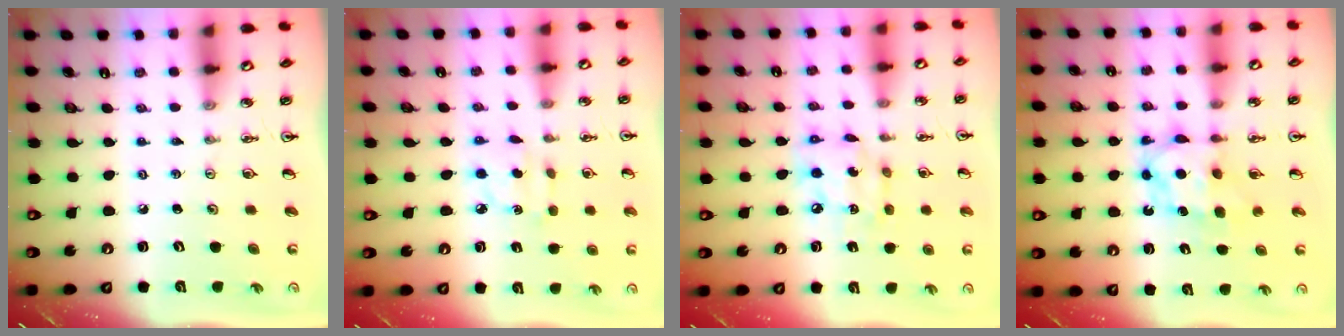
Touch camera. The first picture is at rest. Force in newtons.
{"total": 3.1, "press": 3.1, "slide": 0.2}
{"total": 10.2, "press": 10.2, "slide": 1.0}
{"total": 7.2, "press": 7.2, "slide": 0.6}